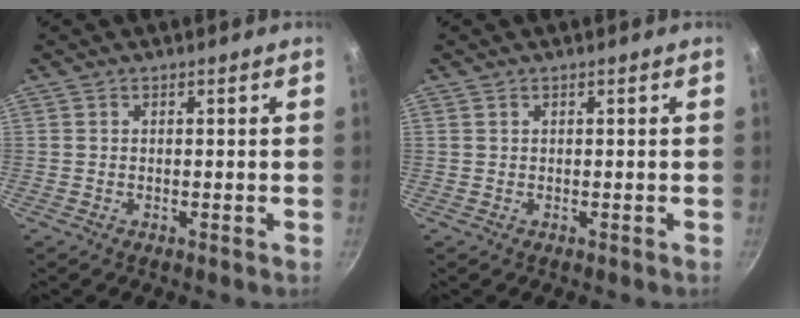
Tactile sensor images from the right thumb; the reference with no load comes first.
{"total": 0.0}